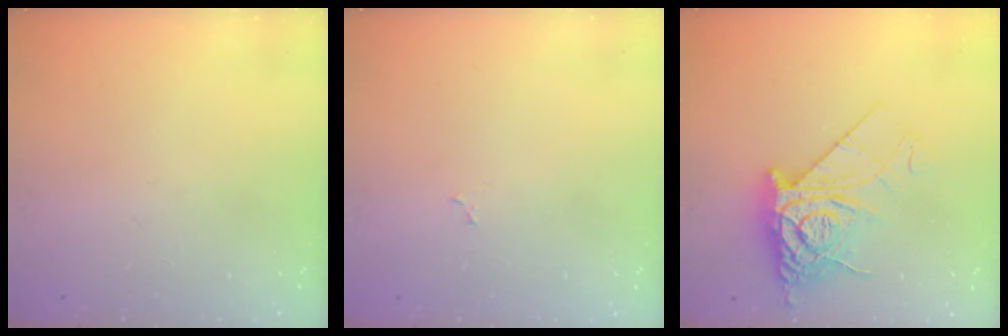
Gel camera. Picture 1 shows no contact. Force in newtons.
{"total": 2.3, "press": 2.3, "slide": 0.2}
{"total": 12.2, "press": 12.2, "slide": 1.1}